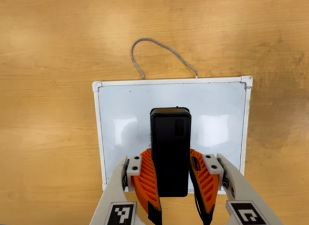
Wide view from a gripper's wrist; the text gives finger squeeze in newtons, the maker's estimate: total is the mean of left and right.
{"total": 9.9, "left": 8.3, "right": 11.6}